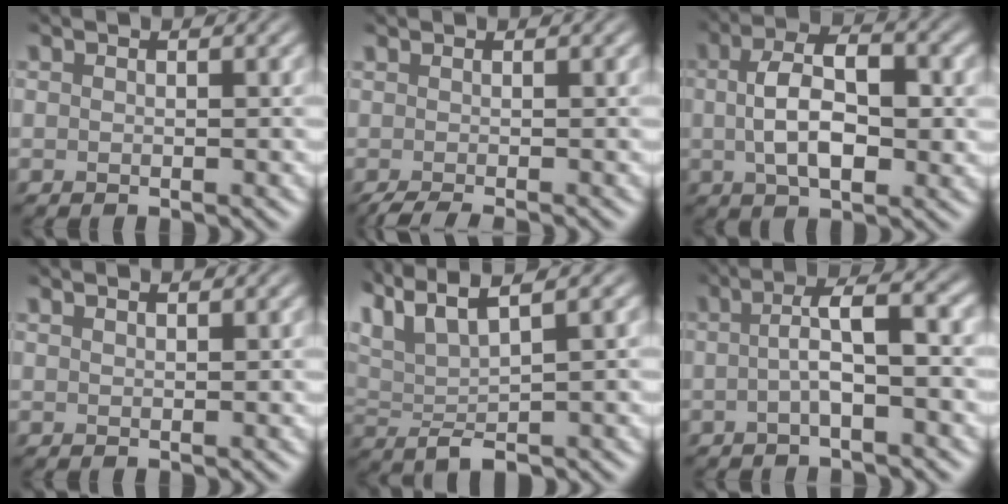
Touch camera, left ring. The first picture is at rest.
{"total": 1.7, "force": [-1.2, 0.1, 1.2], "torque": [-0.023, -0.003, -0.021]}
{"total": 6.7, "force": [0.2, 3.2, 5.9], "torque": [-0.110, 0.006, 0.001]}
{"total": 0.7, "force": [0.7, -0.1, 0.1], "torque": [-0.008, 0.002, 0.016]}
{"total": 6.5, "force": [4.4, 1.3, 4.6], "torque": [-0.100, 0.023, 0.081]}
{"total": 3.7, "force": [-0.4, 0.5, 3.7], "torque": [-0.069, 0.013, -0.009]}